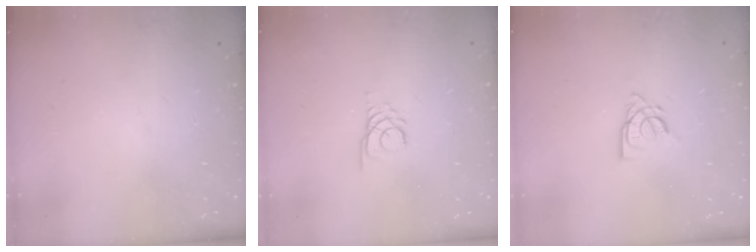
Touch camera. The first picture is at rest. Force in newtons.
{"total": 3.0, "press": 2.9, "slide": 0.3}
{"total": 8.3, "press": 8.3, "slide": 1.0}